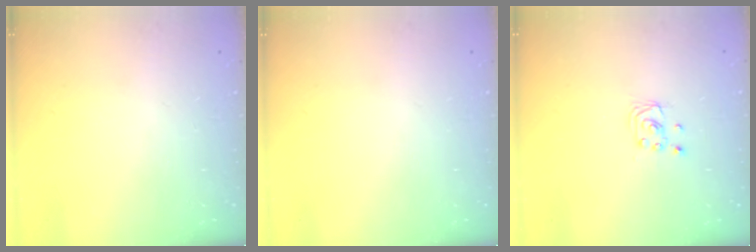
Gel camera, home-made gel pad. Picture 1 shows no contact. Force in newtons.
{"total": 0.0}
{"total": 2.0, "press": 2.0, "slide": 0.2}